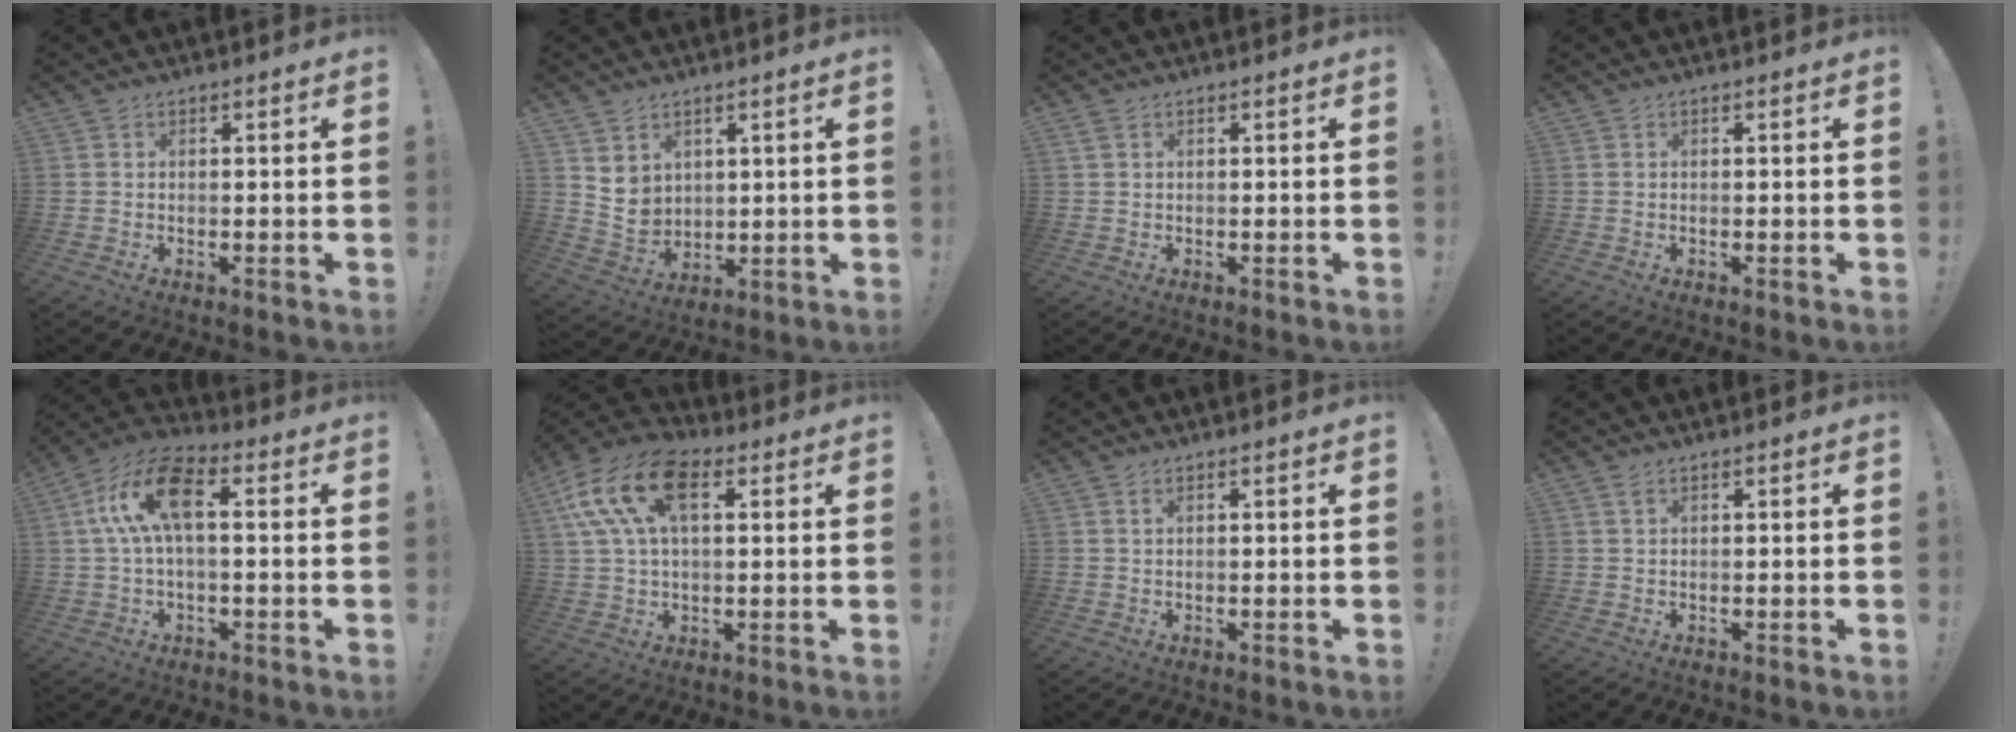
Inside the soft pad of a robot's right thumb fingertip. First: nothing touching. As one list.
[{"total": 6.5, "force": [3.9, 5.1, 1.4], "torque": [-0.025, -0.032, 0.082]}, {"total": 1.0, "force": [0.5, 0.4, 0.8], "torque": [-0.015, 0.002, 0.010]}, {"total": 0.0}, {"total": 13.7, "force": [1.8, 6.5, 11.9], "torque": [-0.228, 0.012, 0.029]}, {"total": 17.1, "force": [5.7, 9.9, 12.7], "torque": [-0.246, -0.003, 0.100]}, {"total": 0.8, "force": [0.4, 0.2, 0.6], "torque": [-0.012, 0.003, 0.007]}, {"total": 1.3, "force": [0.8, 0.4, 0.9], "torque": [-0.019, 0.002, 0.014]}]